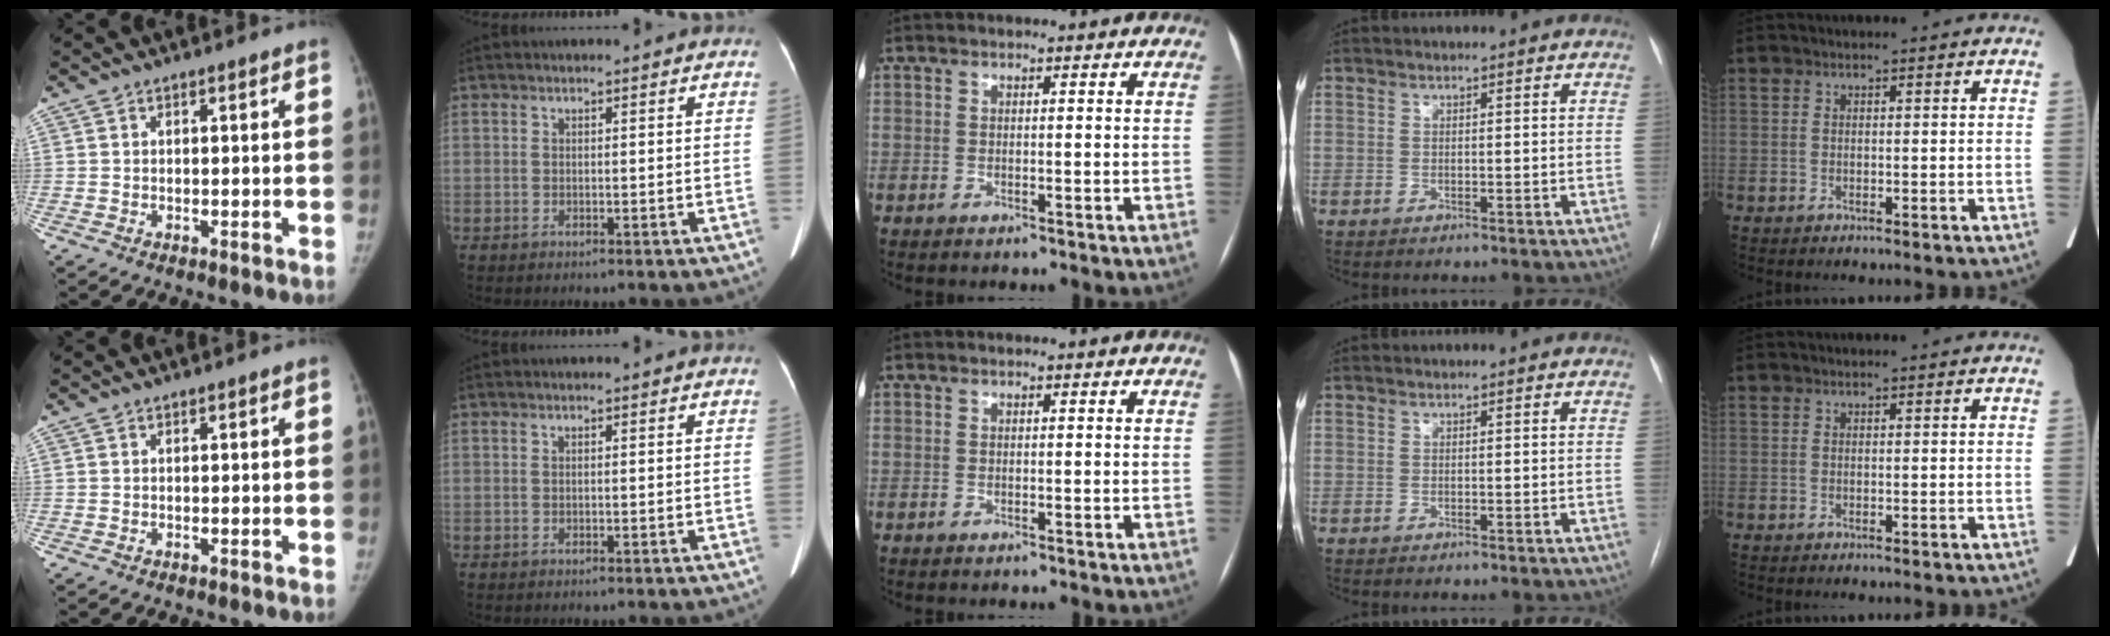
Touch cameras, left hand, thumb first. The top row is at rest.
{}